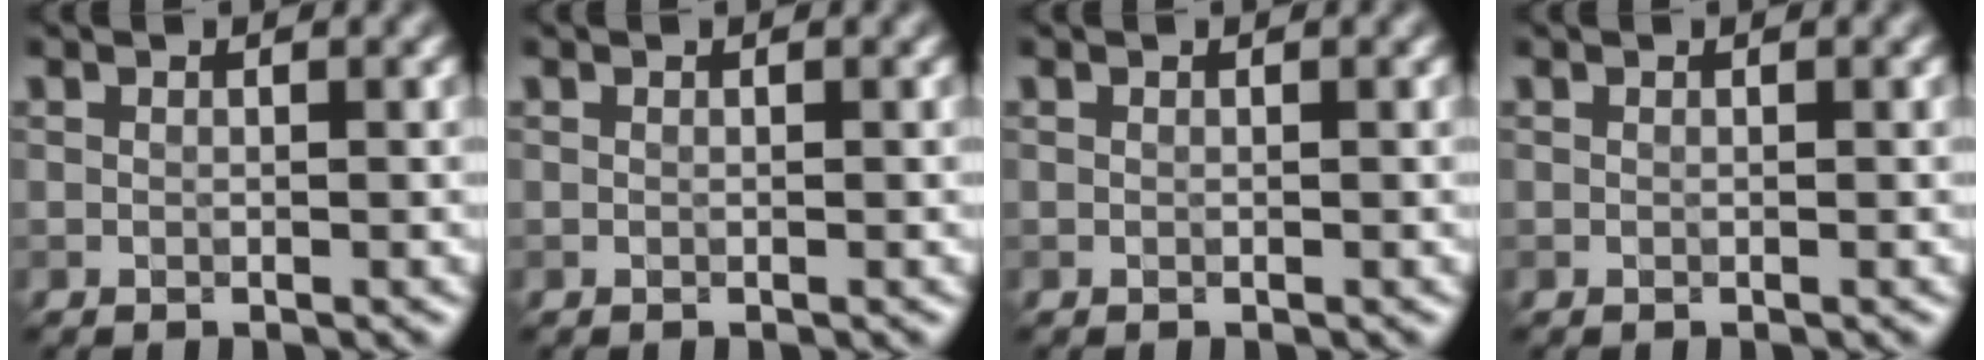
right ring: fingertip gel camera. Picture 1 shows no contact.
{"total": 0.0}
{"total": 0.0}
{"total": 0.0}